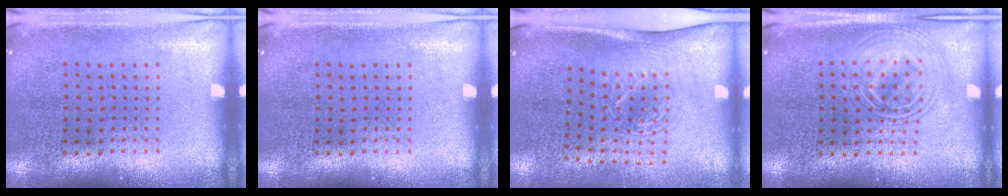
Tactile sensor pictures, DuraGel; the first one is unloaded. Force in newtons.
{"total": 0.0}
{"total": 1.7, "press": 1.3, "slide": 1.2}
{"total": 1.9, "press": 1.9, "slide": 0.3}